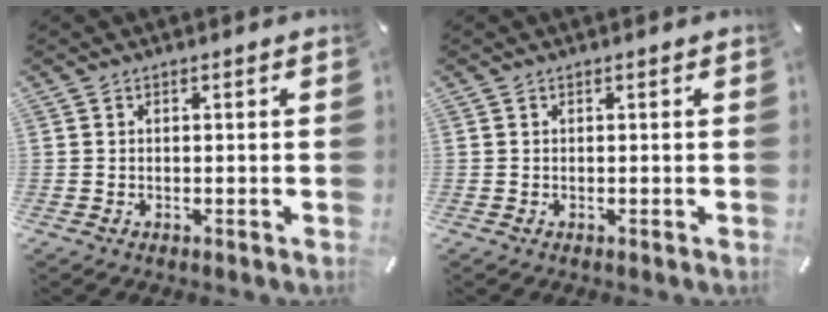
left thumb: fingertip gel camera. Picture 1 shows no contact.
{"total": 0.0}